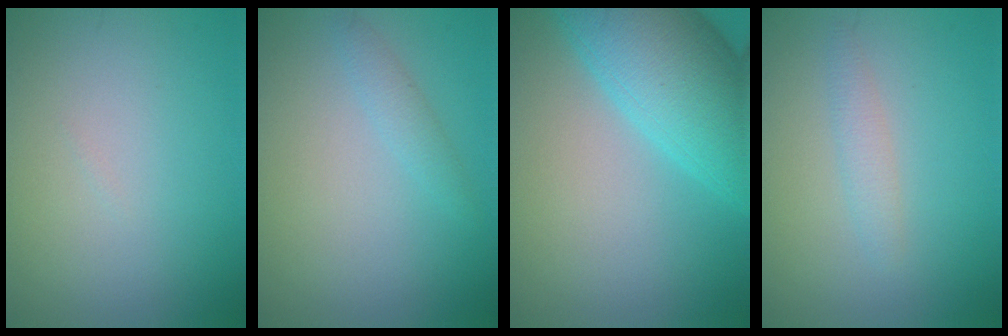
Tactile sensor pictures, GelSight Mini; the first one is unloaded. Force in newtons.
{"total": 1.3, "press": 1.3, "slide": 0.0}
{"total": 8.6, "press": 8.6, "slide": 0.3}
{"total": 1.4, "press": 1.4, "slide": 0.1}